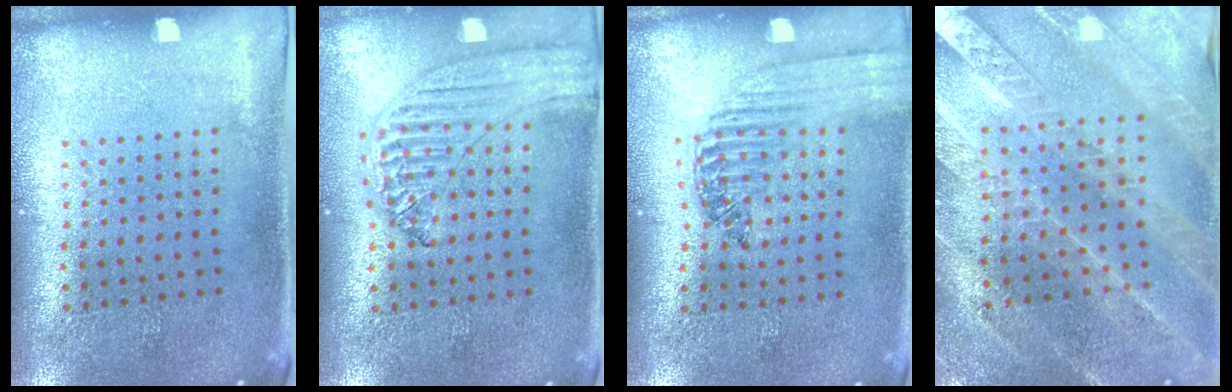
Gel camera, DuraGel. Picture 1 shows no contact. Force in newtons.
{"total": 1.3, "press": 1.3, "slide": 0.2}
{"total": 1.4, "press": 1.4, "slide": 0.4}
{"total": 2.5, "press": 2.5, "slide": 0.2}